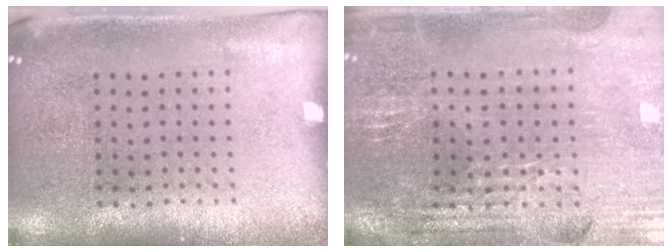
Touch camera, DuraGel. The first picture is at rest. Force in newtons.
{"total": 2.9, "press": 2.8, "slide": 0.5}